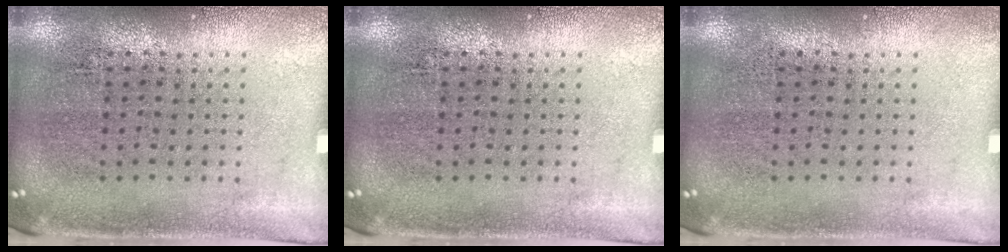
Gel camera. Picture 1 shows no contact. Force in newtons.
{"total": 0.0}
{"total": 0.0}